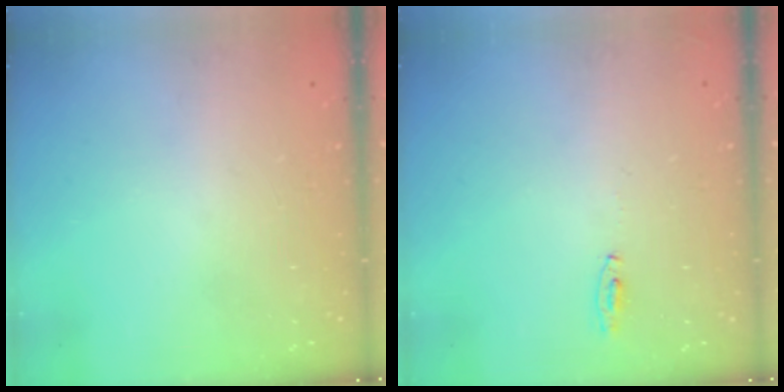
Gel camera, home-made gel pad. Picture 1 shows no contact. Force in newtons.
{"total": 15.9, "press": 4.3, "slide": 15.3}